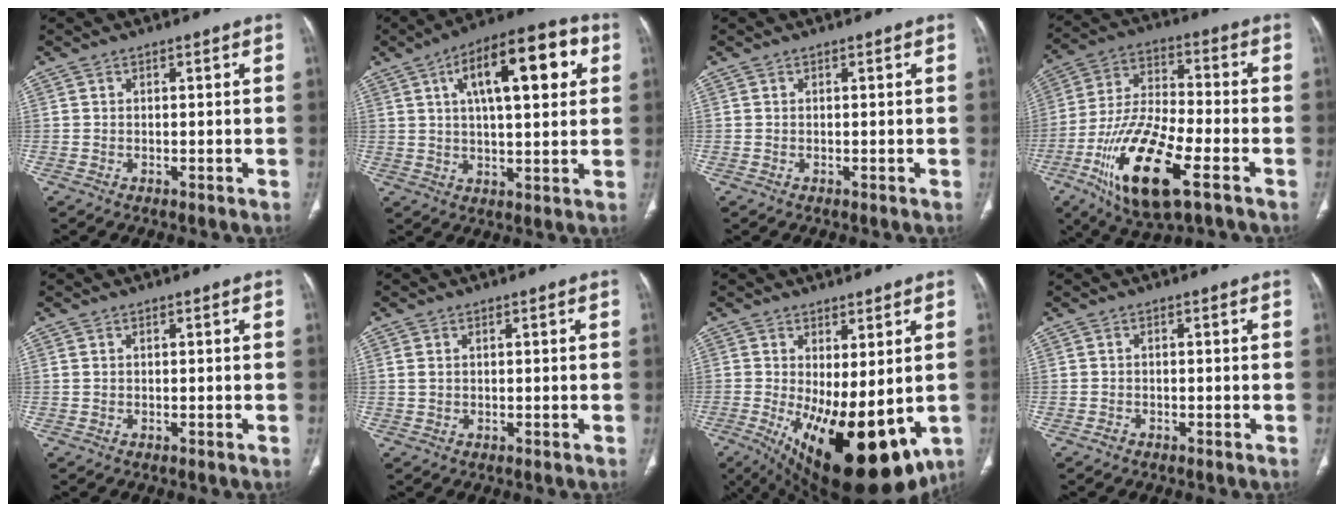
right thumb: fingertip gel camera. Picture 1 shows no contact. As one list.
[{"total": 17.3, "force": [5.5, 6.7, 15.0], "torque": [-0.201, 0.012, 0.076]}, {"total": 0.0}, {"total": 19.9, "force": [-8.8, 7.0, 16.4], "torque": [-0.323, 0.023, -0.153]}, {"total": 0.5, "force": [0.2, 0.3, 0.4], "torque": [-0.010, 0.010, 0.008]}, {"total": 1.5, "force": [0.5, 0.9, 1.0], "torque": [-0.030, 0.009, 0.019]}, {"total": 19.8, "force": [-4.2, 8.3, 17.5], "torque": [-0.251, -0.028, -0.034]}, {"total": 0.8, "force": [-0.5, 0.6, 0.2], "torque": [-0.005, 0.002, -0.013]}]